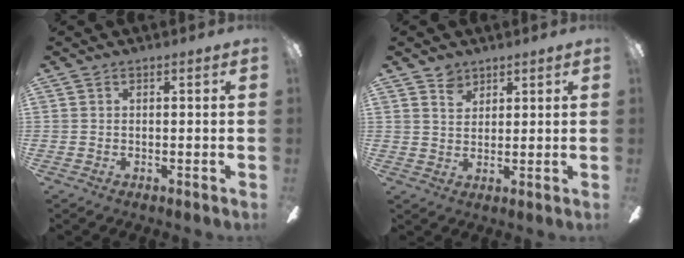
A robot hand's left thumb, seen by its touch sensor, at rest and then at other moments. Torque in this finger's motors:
{"motor_torque": [0.31, -0.36, -0.03, -0.06, -0.07]}